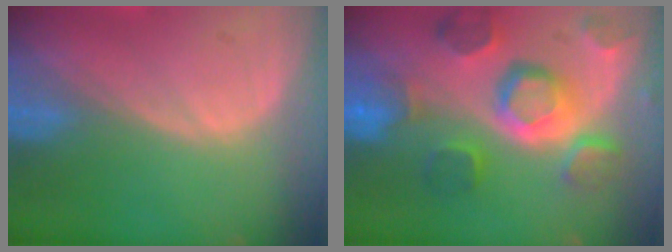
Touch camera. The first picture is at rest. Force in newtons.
{"total": 11.9, "press": 10.3, "slide": 6.0}